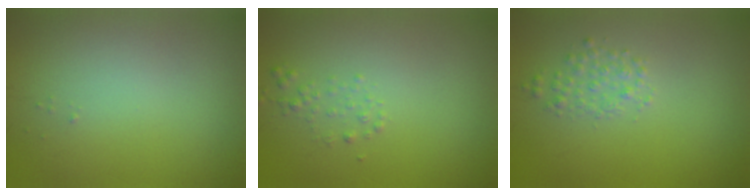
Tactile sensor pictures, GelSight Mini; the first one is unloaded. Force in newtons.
{"total": 1.0, "press": 1.0, "slide": 0.1}
{"total": 1.6, "press": 1.6, "slide": 0.0}